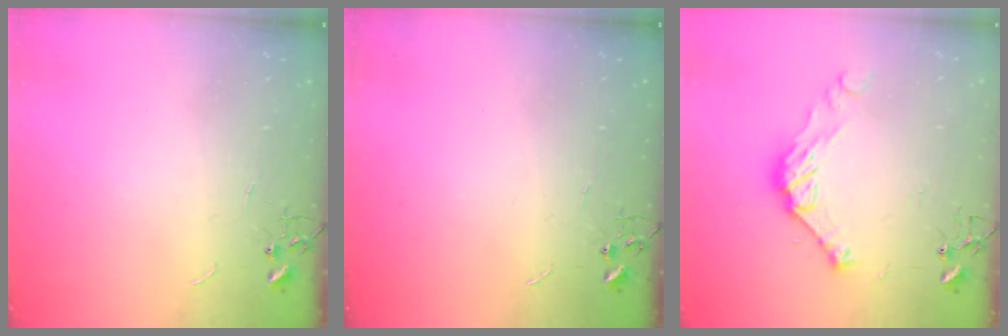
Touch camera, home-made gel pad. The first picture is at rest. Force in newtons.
{"total": 0.0}
{"total": 11.5, "press": 11.5, "slide": 0.4}